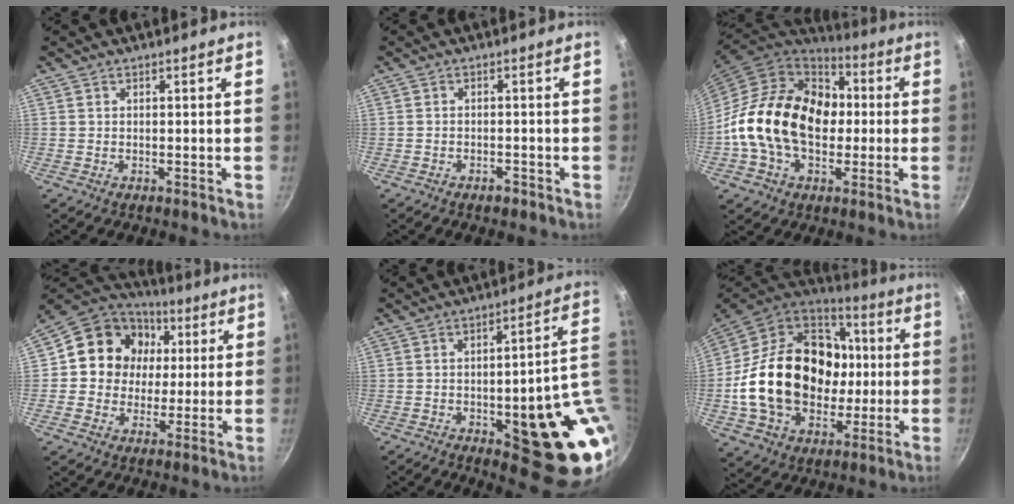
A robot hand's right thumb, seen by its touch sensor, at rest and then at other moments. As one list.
[{"total": 1.9, "force": [-1.3, 0.9, 0.9], "torque": [-0.014, 0.014, -0.017]}, {"total": 22.7, "force": [-0.4, 16.2, 15.8], "torque": [-0.243, 0.039, -0.012]}, {"total": 15.0, "force": [2.6, 13.2, 6.5], "torque": [-0.084, 0.017, 0.029]}, {"total": 20.6, "force": [-2.6, 6.8, 19.3], "torque": [-0.192, 0.003, -0.024]}, {"total": 29.9, "force": [-0.6, 22.3, 19.9], "torque": [-0.331, 0.036, 0.006]}]